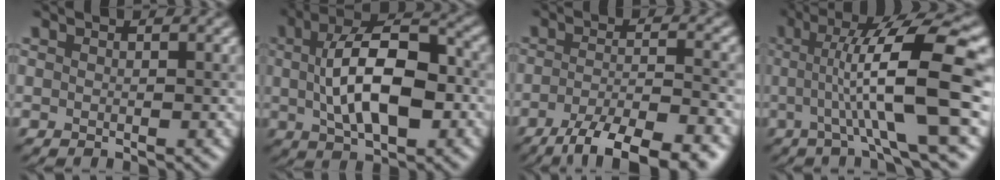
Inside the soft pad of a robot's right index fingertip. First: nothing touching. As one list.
[{"total": 9.3, "force": [0.4, 4.6, 8.1], "torque": [-0.144, 0.013, 0.002]}, {"total": 8.4, "force": [-5.4, 2.2, 6.1], "torque": [-0.092, -0.002, -0.092]}, {"total": 10.5, "force": [0.0, 1.8, 10.3], "torque": [-0.135, 0.012, -0.006]}]